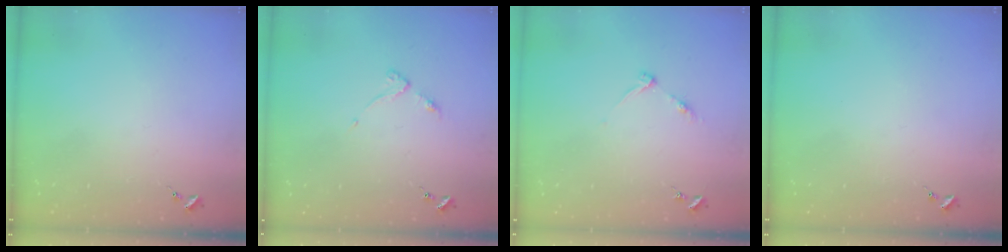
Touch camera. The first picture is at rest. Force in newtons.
{"total": 3.5, "press": 3.5, "slide": 0.5}
{"total": 4.6, "press": 4.6, "slide": 0.5}
{"total": 0.0}